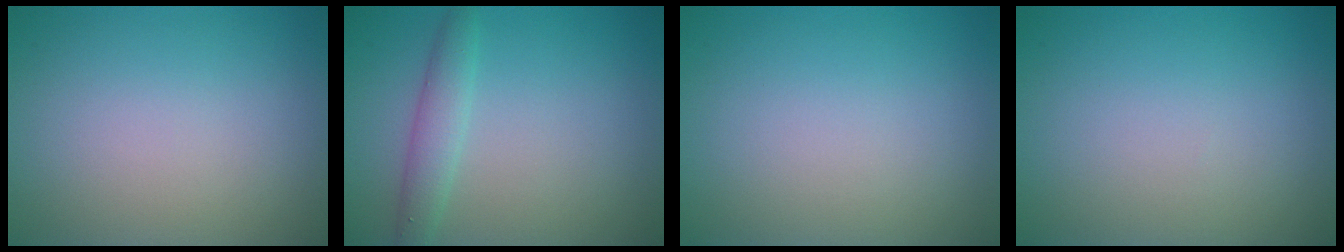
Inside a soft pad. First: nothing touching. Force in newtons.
{"total": 2.4, "press": 2.4, "slide": 0.1}
{"total": 0.0}
{"total": 0.0}